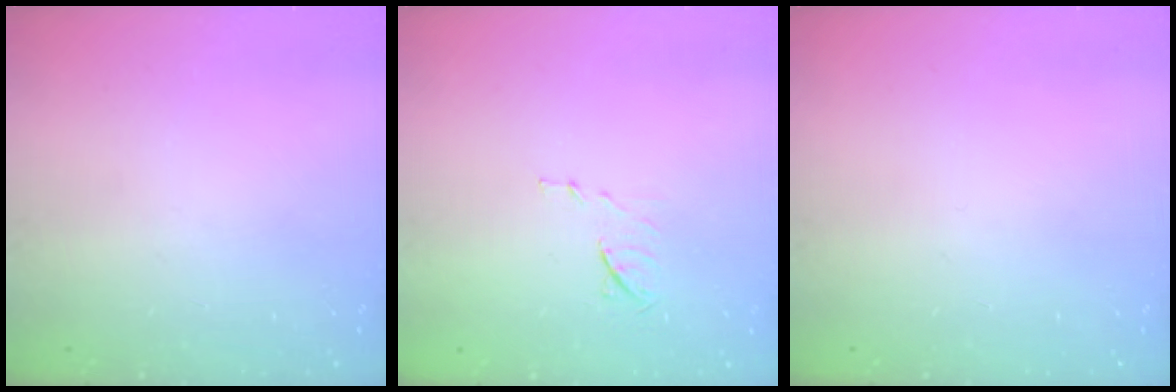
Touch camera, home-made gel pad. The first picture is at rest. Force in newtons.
{"total": 6.9, "press": 6.9, "slide": 0.7}
{"total": 0.0}